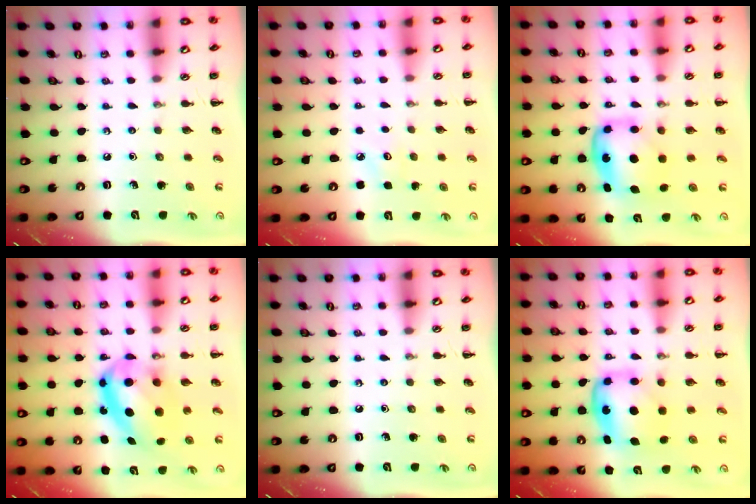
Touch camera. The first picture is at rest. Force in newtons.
{"total": 2.4, "press": 2.3, "slide": 0.6}
{"total": 6.0, "press": 6.0, "slide": 0.8}
{"total": 14.1, "press": 13.7, "slide": 3.6}
{"total": 0.0}
{"total": 6.0, "press": 6.0, "slide": 0.8}